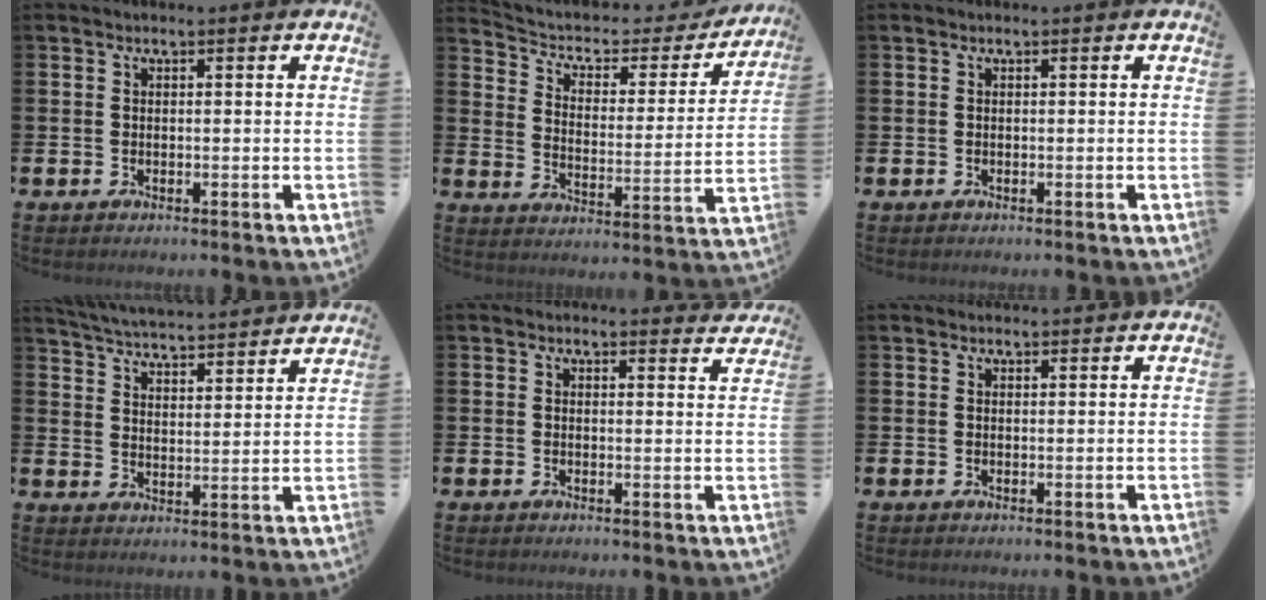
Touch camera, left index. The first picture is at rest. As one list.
[{"total": 4.7, "force": [3.9, 2.3, 1.4], "torque": [-0.055, -0.031, 0.056]}, {"total": 0.0}, {"total": 5.3, "force": [5.2, 0.1, 0.6], "torque": [-0.035, -0.045, 0.089]}, {"total": 2.1, "force": [2.1, 0.4, -0.1], "torque": [0.010, -0.014, 0.036]}, {"total": 0.9, "force": [0.8, 0.2, 0.0], "torque": [0.006, 0.000, 0.014]}]